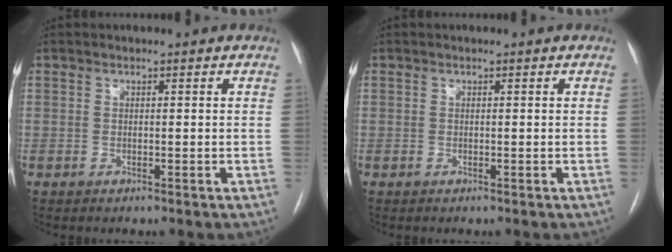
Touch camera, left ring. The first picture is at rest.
{"total": 0.0}